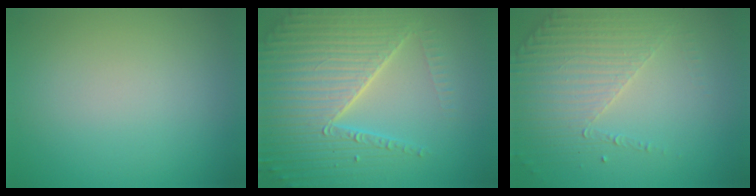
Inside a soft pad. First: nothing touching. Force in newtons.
{"total": 7.0, "press": 6.8, "slide": 1.7}
{"total": 4.4, "press": 3.3, "slide": 2.9}